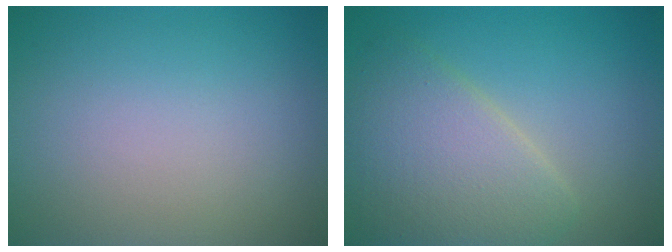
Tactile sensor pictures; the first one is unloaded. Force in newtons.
{"total": 5.9, "press": 5.9, "slide": 0.3}